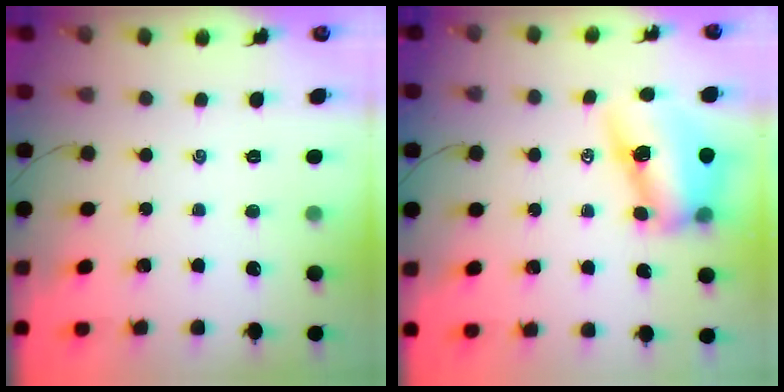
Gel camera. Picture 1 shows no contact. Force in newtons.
{"total": 12.4, "press": 12.1, "slide": 2.6}